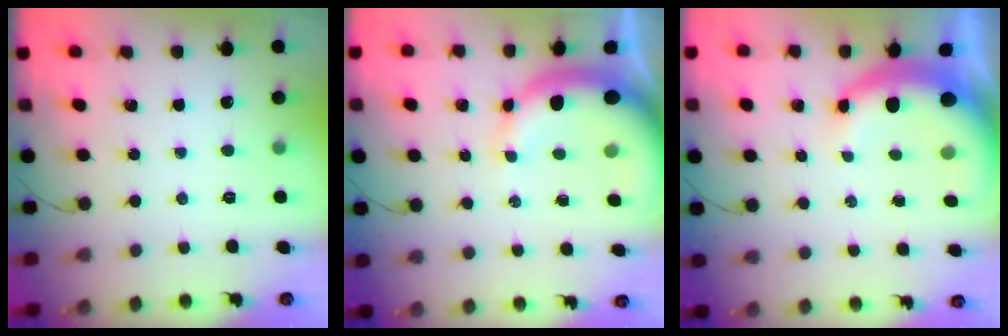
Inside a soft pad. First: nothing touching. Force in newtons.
{"total": 11.9, "press": 11.7, "slide": 2.3}
{"total": 8.5, "press": 8.4, "slide": 1.5}